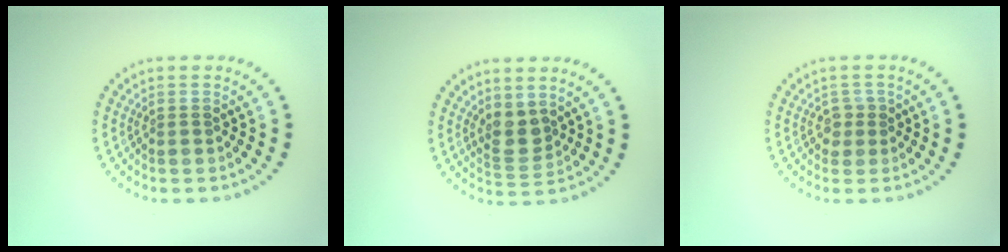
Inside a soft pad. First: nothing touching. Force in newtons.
{"total": 2.2, "press": 1.8, "slide": 1.3}
{"total": 1.4, "press": 1.2, "slide": 0.7}